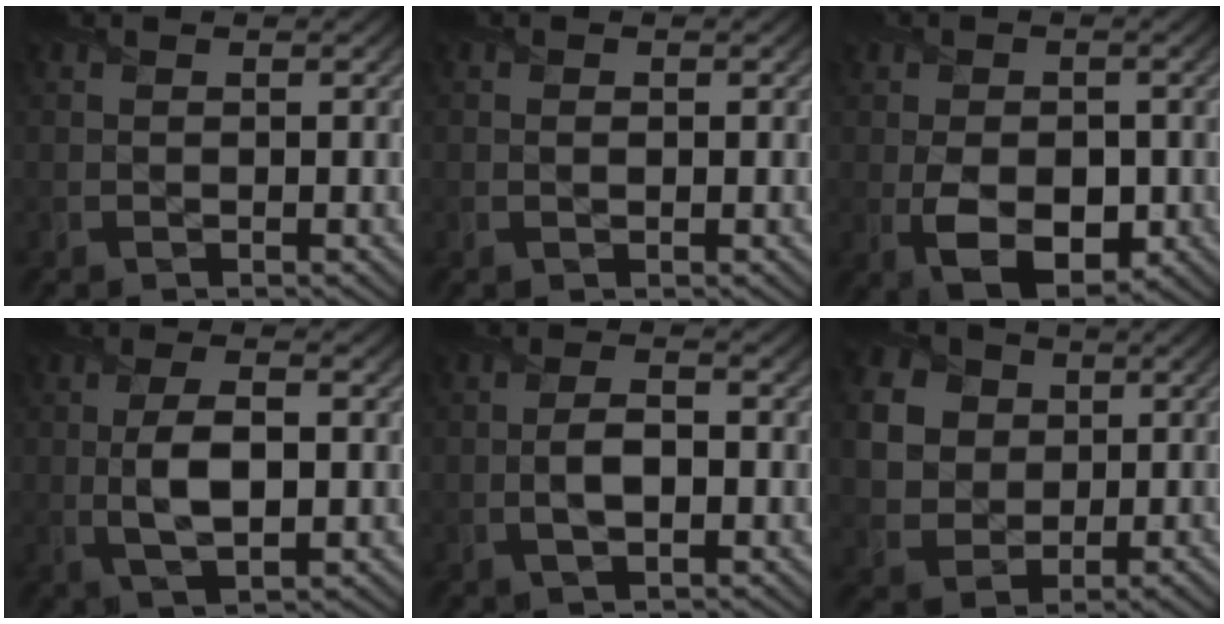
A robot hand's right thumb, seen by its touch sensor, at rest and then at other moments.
{"total": 0.7, "force": [0.1, 0.2, 0.6], "torque": [-0.013, 0.003, 0.003]}
{"total": 7.3, "force": [-1.4, 4.7, 5.4], "torque": [-0.101, -0.018, -0.018]}
{"total": 6.4, "force": [-0.3, 2.5, 5.8], "torque": [-0.125, 0.003, -0.006]}
{"total": 3.7, "force": [-0.7, 1.5, 3.3], "torque": [-0.073, 0.004, -0.015]}
{"total": 8.2, "force": [1.2, 7.1, 3.9], "torque": [-0.126, -0.001, 0.018]}